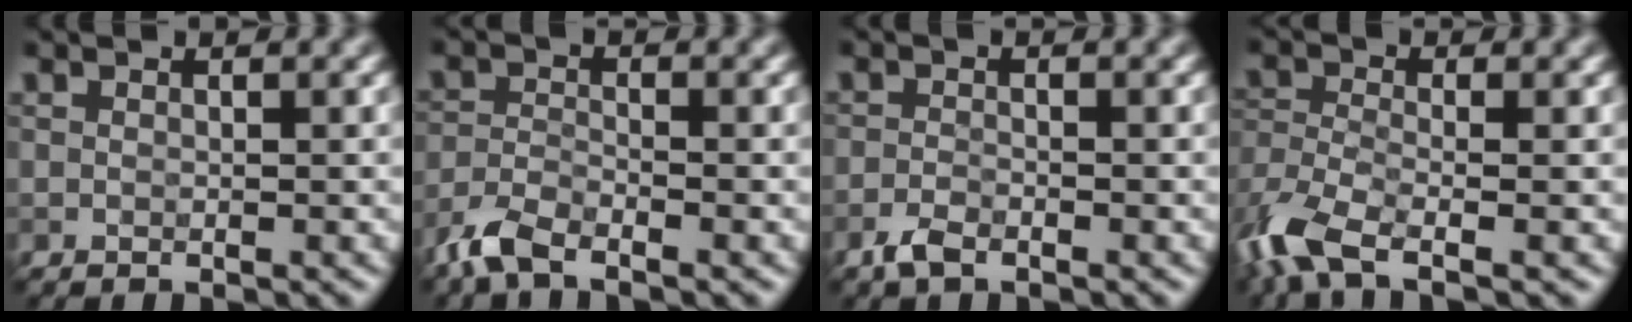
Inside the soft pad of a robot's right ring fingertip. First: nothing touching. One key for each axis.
{"total": 3.3, "fx": -2.7, "fy": 0.9, "fz": 1.7, "tx": -0.040, "ty": -0.006, "tz": -0.065}
{"total": 1.7, "fx": -1.3, "fy": 0.6, "fz": 1.0, "tx": -0.023, "ty": -0.001, "tz": -0.030}
{"total": 6.2, "fx": -3.8, "fy": 2.5, "fz": 4.3, "tx": -0.103, "ty": -0.014, "tz": -0.089}